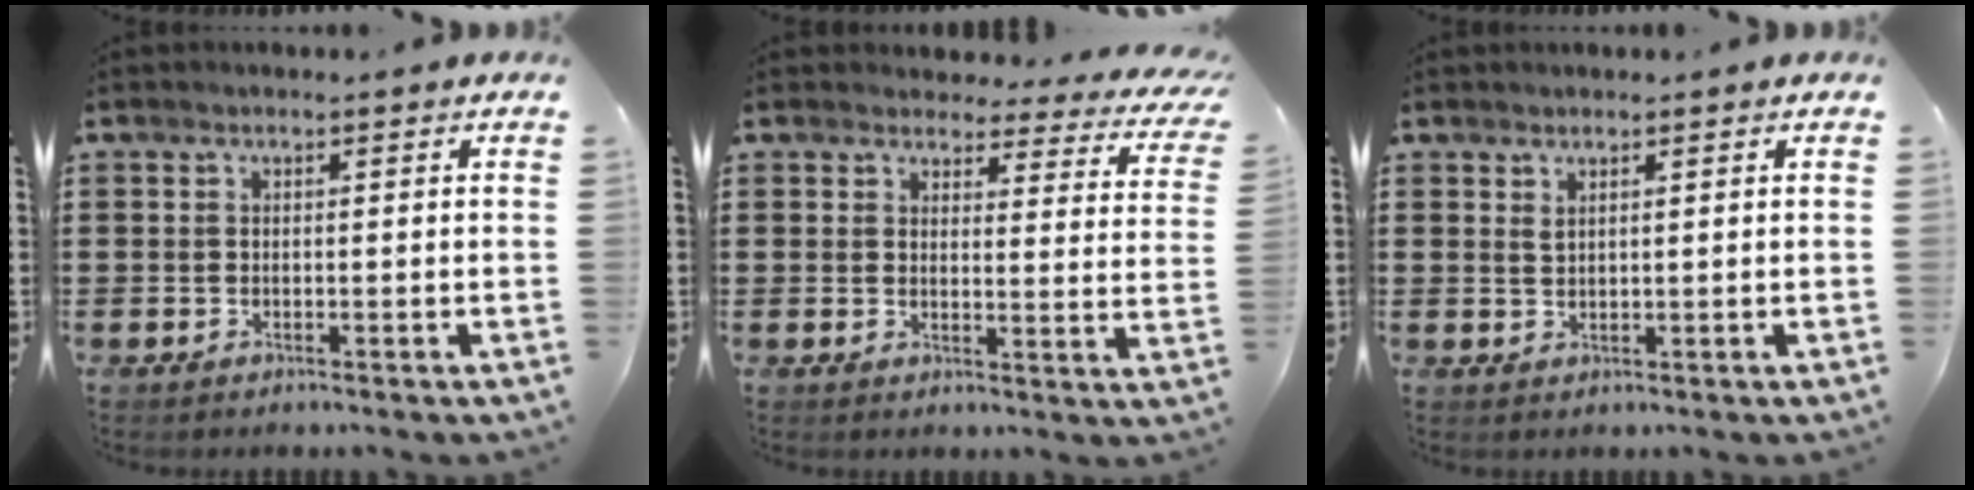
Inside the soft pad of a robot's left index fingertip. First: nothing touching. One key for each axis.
{"total": 3.4, "fx": 3.2, "fy": 0.8, "fz": 0.9, "tx": -0.028, "ty": -0.020, "tz": 0.053}
{"total": 1.2, "fx": 0.9, "fy": 0.4, "fz": 0.8, "tx": -0.019, "ty": 0.003, "tz": 0.015}